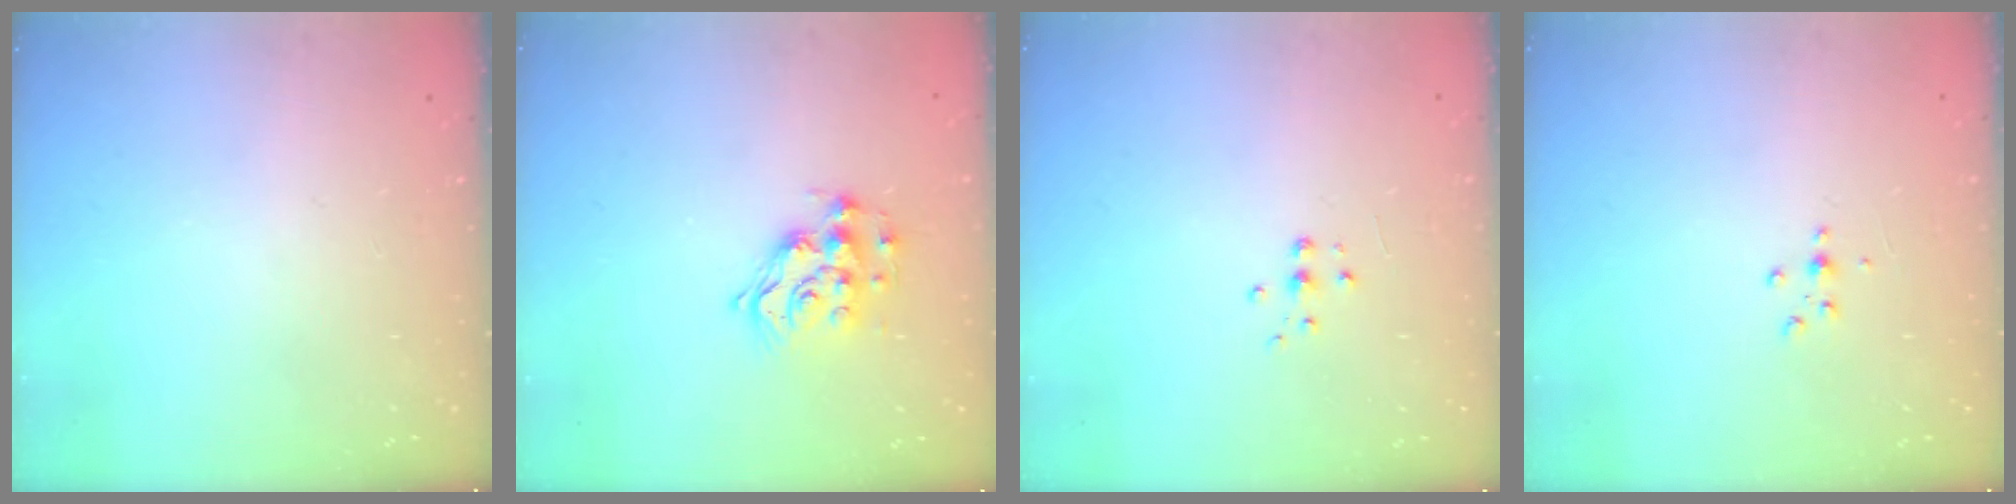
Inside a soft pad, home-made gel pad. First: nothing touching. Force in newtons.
{"total": 12.3, "press": 12.3, "slide": 0.9}
{"total": 5.3, "press": 5.3, "slide": 0.5}
{"total": 2.9, "press": 2.9, "slide": 0.4}